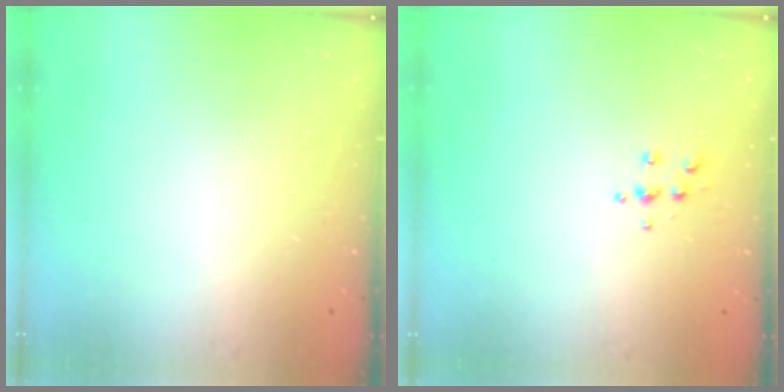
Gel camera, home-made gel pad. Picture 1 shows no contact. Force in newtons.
{"total": 4.9, "press": 4.9, "slide": 0.5}